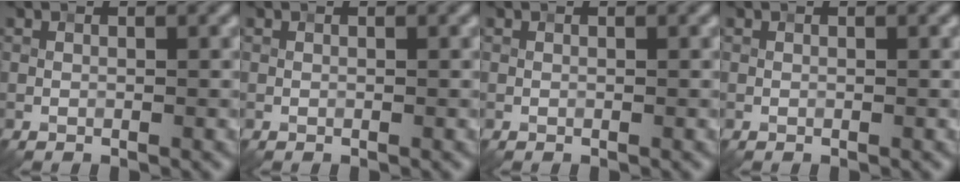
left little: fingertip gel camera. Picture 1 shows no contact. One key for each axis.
{"total": 0.0}
{"total": 0.0}
{"total": 0.0}